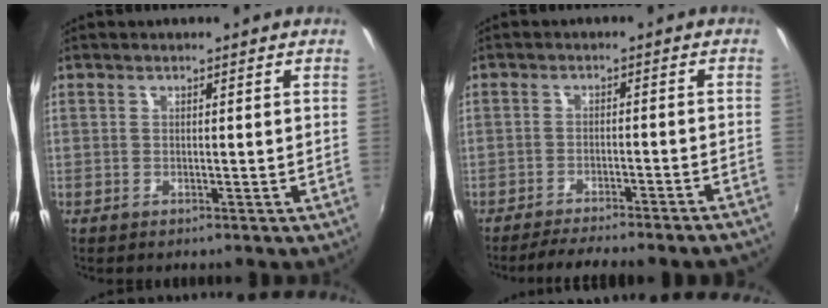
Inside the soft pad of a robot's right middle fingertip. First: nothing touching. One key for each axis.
{"total": 9.8, "fx": -8.8, "fy": -0.4, "fz": 4.2, "tx": -0.085, "ty": -0.015, "tz": -0.122}